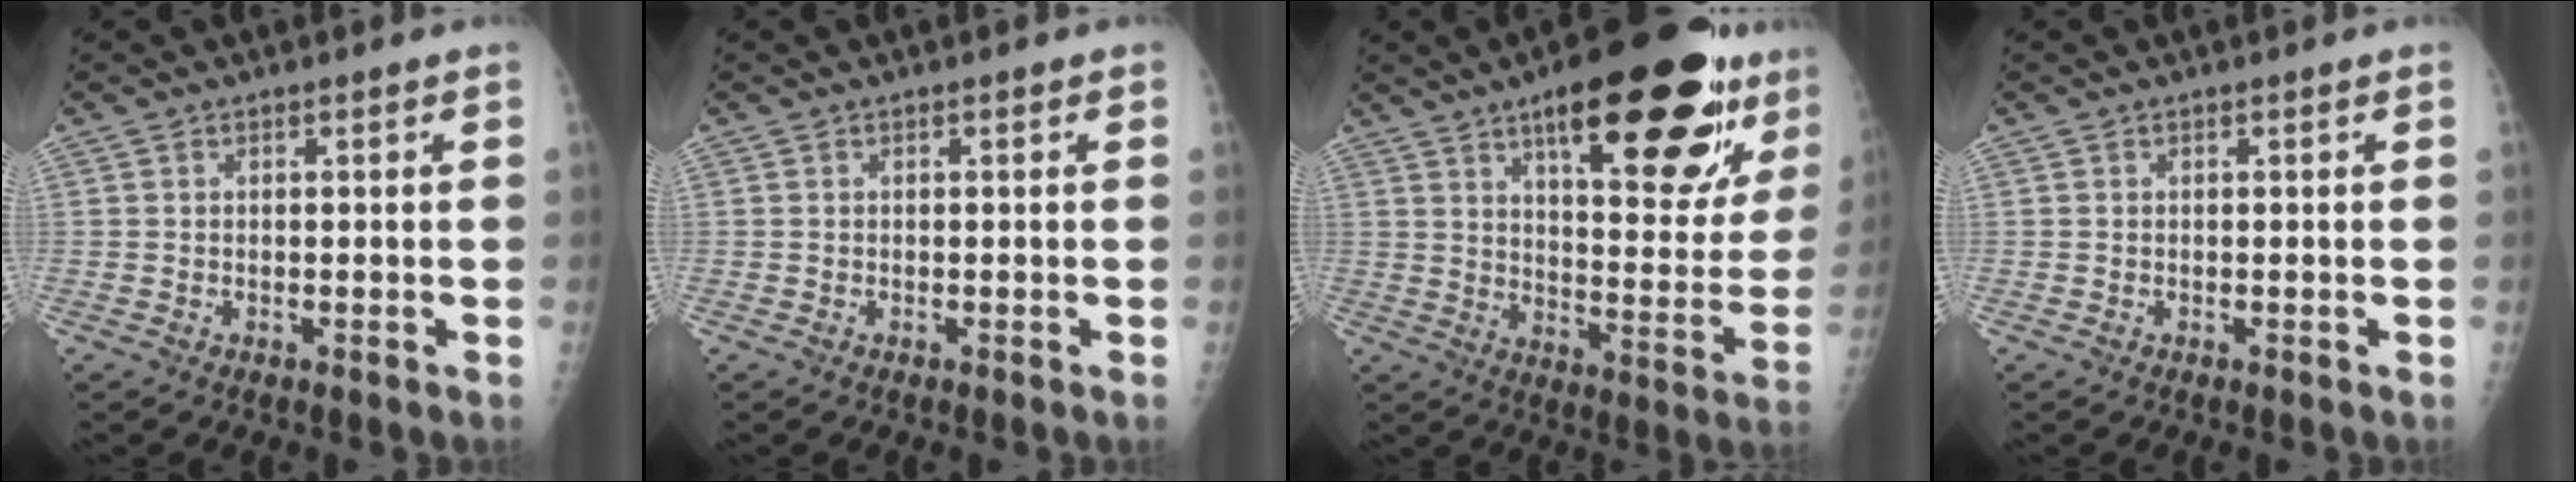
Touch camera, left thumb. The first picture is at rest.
{"total": 0.0}
{"total": 27.2, "force": [15.3, 8.9, 20.7], "torque": [-0.254, -0.048, 0.222]}
{"total": 0.0}